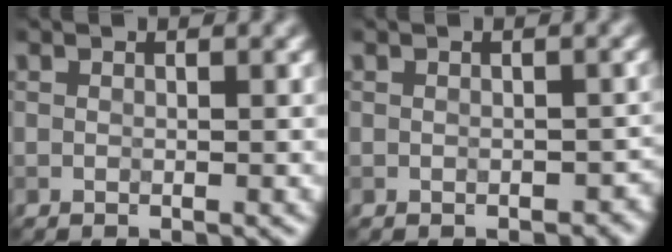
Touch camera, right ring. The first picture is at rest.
{"total": 1.6, "force": [-0.6, 1.2, 0.9], "torque": [-0.008, -0.003, -0.007]}